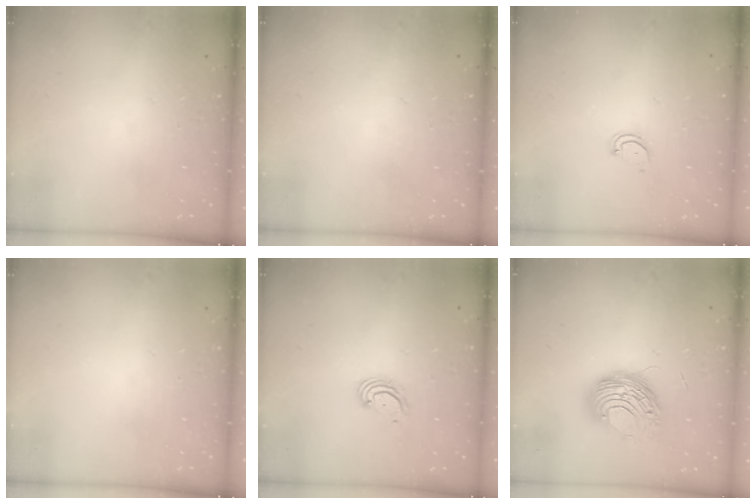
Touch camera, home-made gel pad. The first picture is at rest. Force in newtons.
{"total": 0.0}
{"total": 2.8, "press": 2.8, "slide": 0.2}
{"total": 0.0}
{"total": 3.0, "press": 3.0, "slide": 0.2}
{"total": 10.6, "press": 10.5, "slide": 1.5}